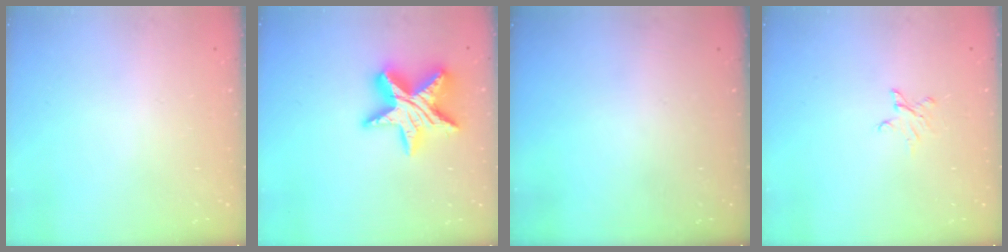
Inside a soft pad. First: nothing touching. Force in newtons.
{"total": 17.4, "press": 17.3, "slide": 1.4}
{"total": 0.0}
{"total": 3.4, "press": 3.4, "slide": 0.4}